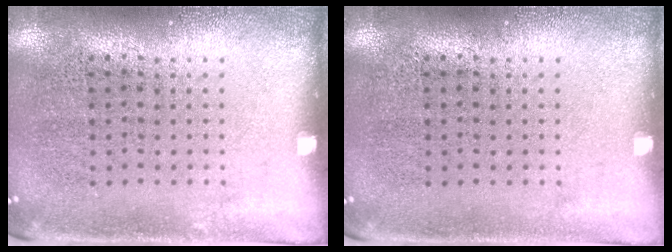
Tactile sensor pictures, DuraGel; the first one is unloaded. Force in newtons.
{"total": 0.0}